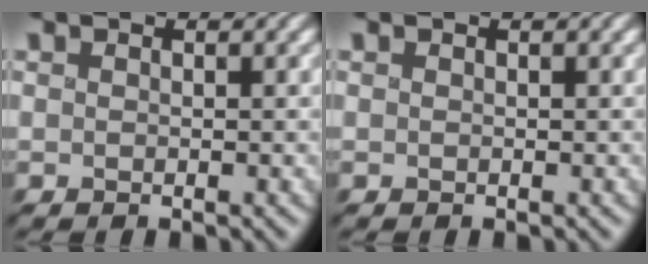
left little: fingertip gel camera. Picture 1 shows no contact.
{"total": 0.0}